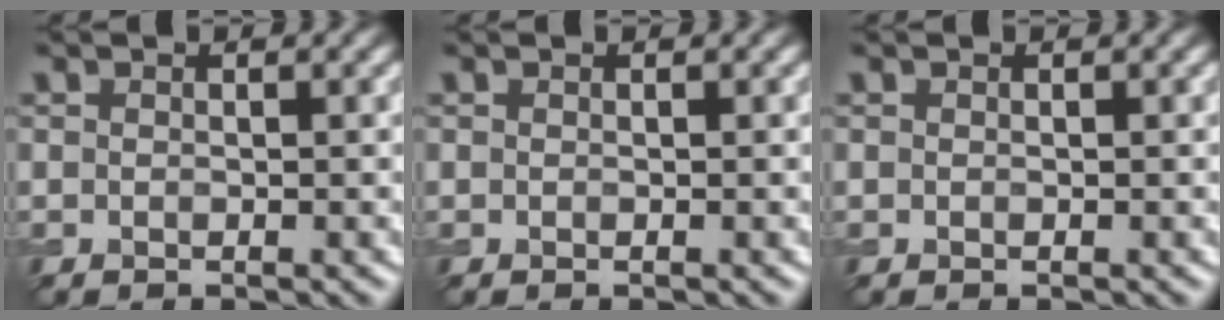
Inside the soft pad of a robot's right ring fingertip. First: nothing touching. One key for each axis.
{"total": 0.0}
{"total": 0.0}